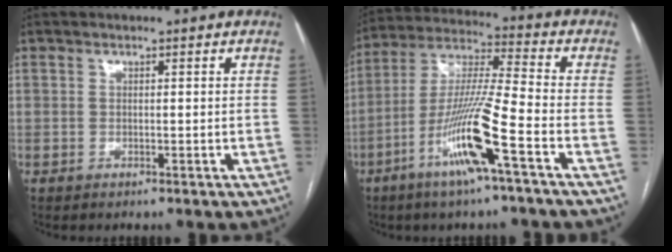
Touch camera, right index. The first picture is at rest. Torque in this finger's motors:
{"motor_torque": [1.66, -0.47, 1.00, 0.21]}